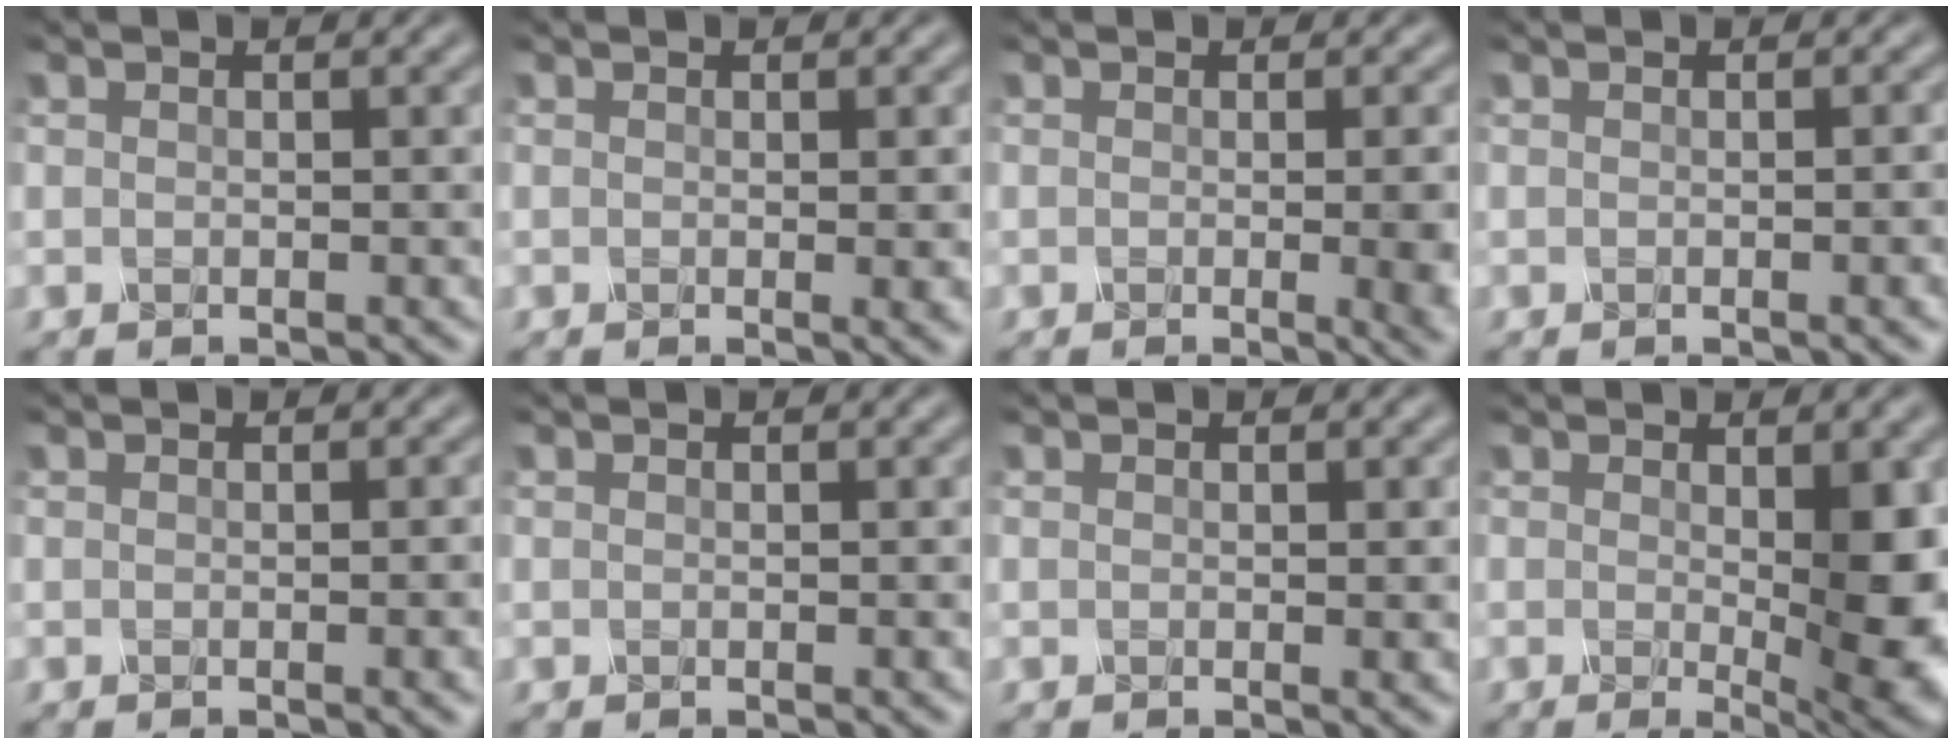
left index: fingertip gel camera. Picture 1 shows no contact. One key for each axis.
{"total": 1.4, "fx": 0.0, "fy": 0.2, "fz": 1.4, "tx": -0.017, "ty": -0.004, "tz": -0.002}
{"total": 5.6, "fx": -0.4, "fy": 2.4, "fz": 5.1, "tx": -0.033, "ty": -0.006, "tz": -0.003}
{"total": 2.1, "fx": -0.3, "fy": 0.6, "fz": 2.0, "tx": -0.016, "ty": 0.001, "tz": -0.003}
{"total": 2.2, "fx": -0.2, "fy": 0.6, "fz": 2.0, "tx": -0.017, "ty": 0.000, "tz": -0.005}
{"total": 0.0}
{"total": 0.6, "fx": 0.1, "fy": 0.1, "fz": 0.5, "tx": -0.005, "ty": -0.001, "tz": 0.001}
{"total": 7.0, "fx": -0.1, "fy": 1.7, "fz": 6.8, "tx": -0.084, "ty": -0.014, "tz": 0.003}